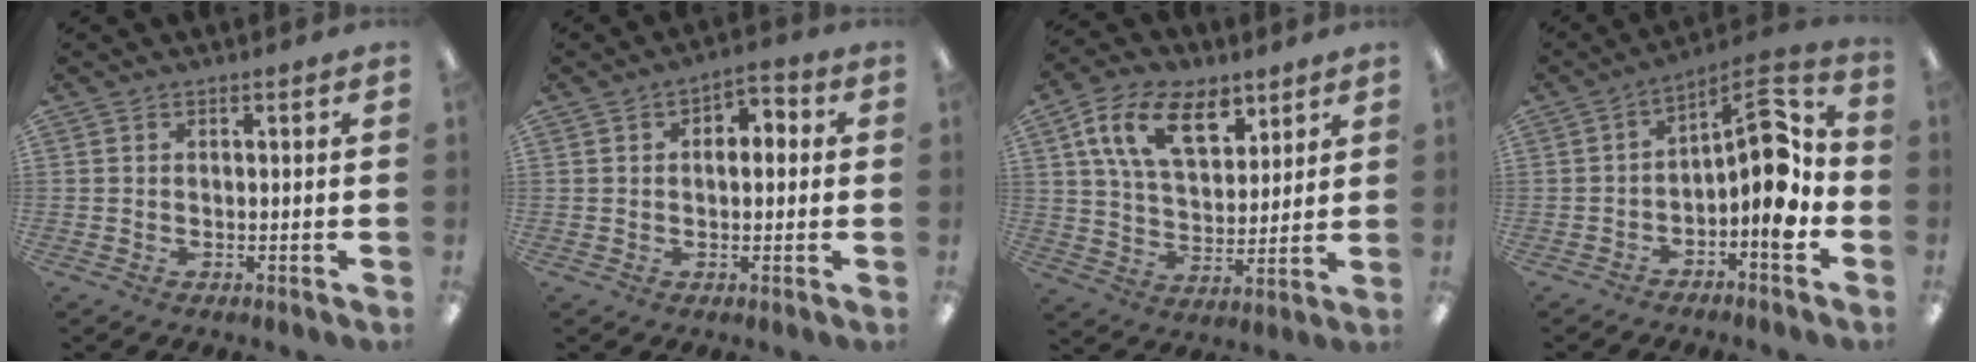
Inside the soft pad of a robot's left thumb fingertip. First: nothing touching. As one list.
[{"total": 4.0, "force": [0.3, 3.0, 2.7], "torque": [-0.036, 0.008, -0.001]}, {"total": 16.0, "force": [8.4, 9.4, 9.8], "torque": [-0.170, -0.014, 0.154]}, {"total": 12.3, "force": [-1.8, 5.3, 10.9], "torque": [-0.133, 0.001, -0.037]}]